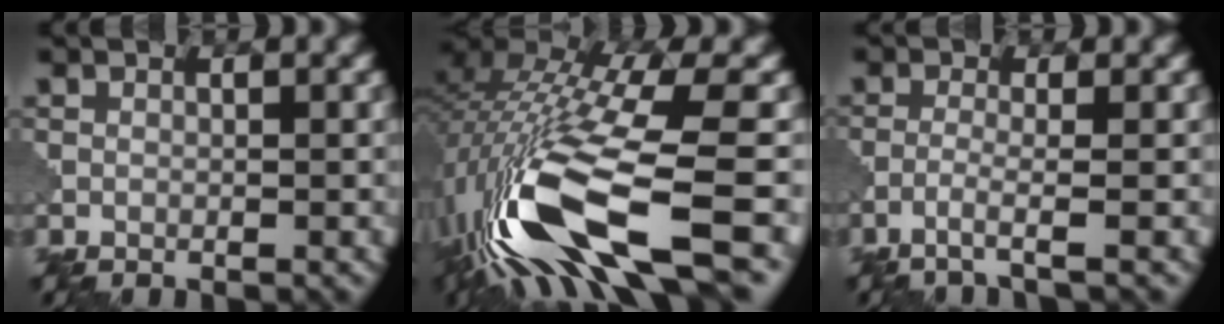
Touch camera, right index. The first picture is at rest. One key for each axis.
{"total": 14.8, "fx": -4.5, "fy": 5.1, "fz": 13.2, "tx": -0.278, "ty": -0.012, "tz": -0.071}
{"total": 2.2, "fx": -1.4, "fy": 0.2, "fz": 1.8, "tx": -0.029, "ty": 0.002, "tz": -0.044}